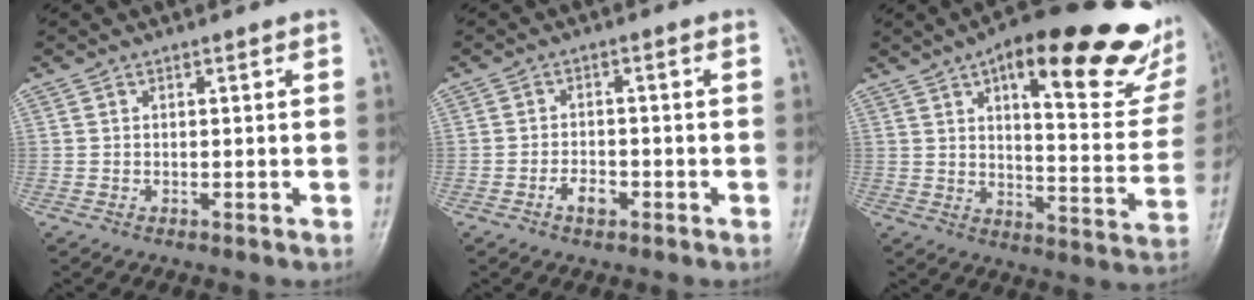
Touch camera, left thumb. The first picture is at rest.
{"total": 3.2, "force": [-1.7, 1.8, 2.1], "torque": [-0.030, 0.014, -0.029]}
{"total": 28.1, "force": [15.6, 9.2, 21.4], "torque": [-0.252, -0.041, 0.211]}